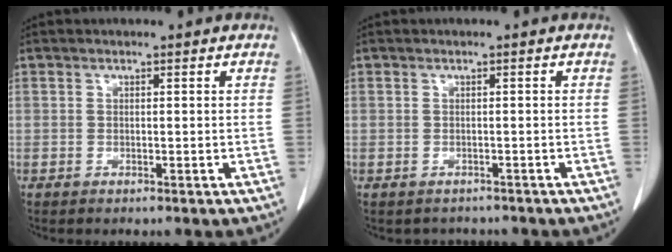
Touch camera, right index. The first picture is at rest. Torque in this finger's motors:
{"motor_torque": [-0.43, -0.37, -0.25, -0.08]}